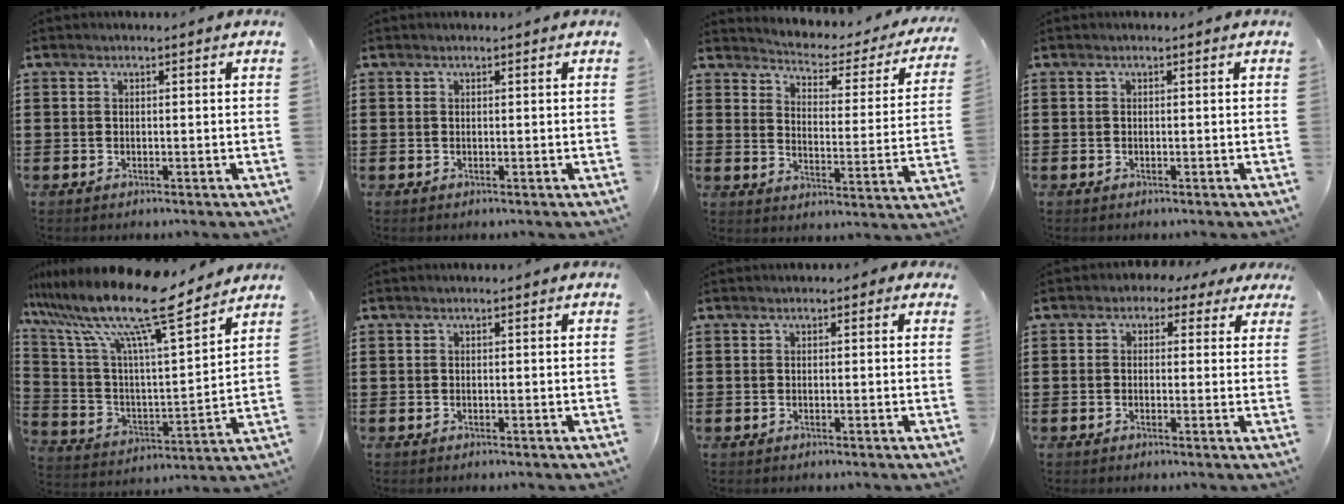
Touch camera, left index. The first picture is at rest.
{"total": 0.0}
{"total": 2.5, "force": [2.3, 0.6, 0.4], "torque": [-0.029, -0.026, 0.029]}
{"total": 0.0}
{"total": 15.5, "force": [11.5, 2.0, 10.1], "torque": [-0.225, -0.075, 0.187]}
{"total": 0.0}
{"total": 0.7, "force": [-0.1, 0.7, 0.3], "torque": [-0.008, 0.005, -0.004]}
{"total": 2.0, "force": [0.4, 1.7, 1.0], "torque": [-0.028, 0.010, 0.005]}